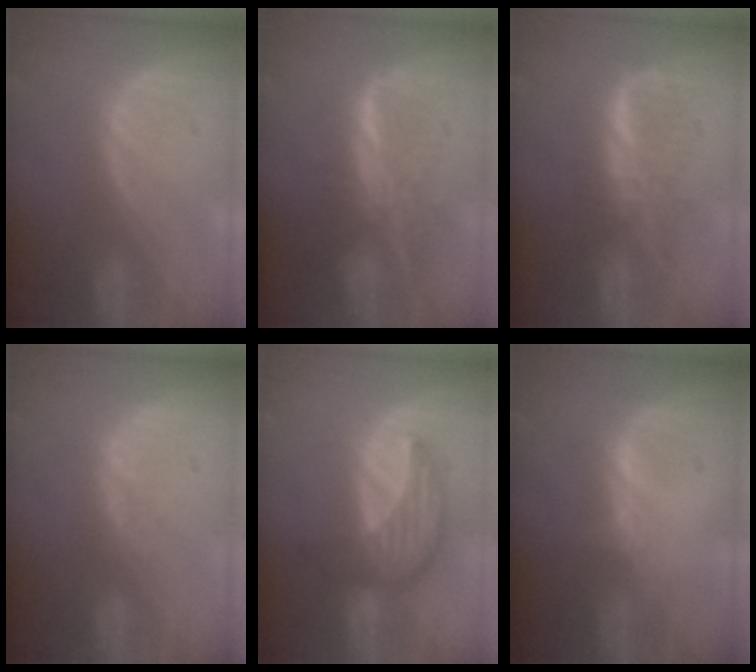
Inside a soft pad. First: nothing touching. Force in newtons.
{"total": 8.0, "press": 6.8, "slide": 4.4}
{"total": 5.2, "press": 5.2, "slide": 0.7}
{"total": 2.1, "press": 1.7, "slide": 1.2}
{"total": 7.5, "press": 7.4, "slide": 1.2}
{"total": 0.7, "press": 0.7, "slide": 0.2}